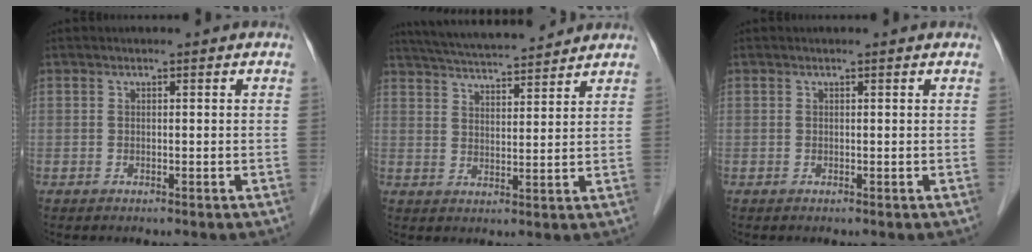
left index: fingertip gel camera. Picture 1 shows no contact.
{"total": 13.6, "force": [12.5, 1.5, 5.3], "torque": [-0.096, 0.025, 0.195]}
{"total": 0.8, "force": [0.7, 0.0, 0.2], "torque": [-0.011, 0.005, 0.009]}